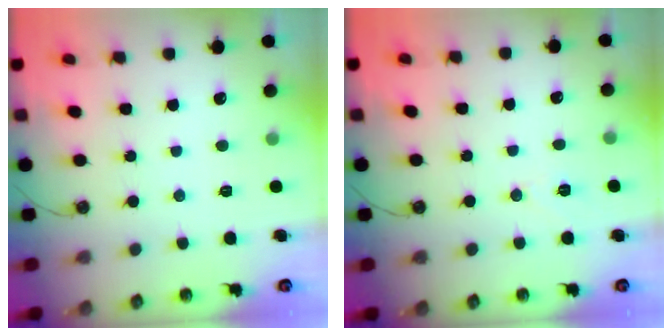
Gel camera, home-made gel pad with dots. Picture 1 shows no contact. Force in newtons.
{"total": 6.8, "press": 5.2, "slide": 4.4}